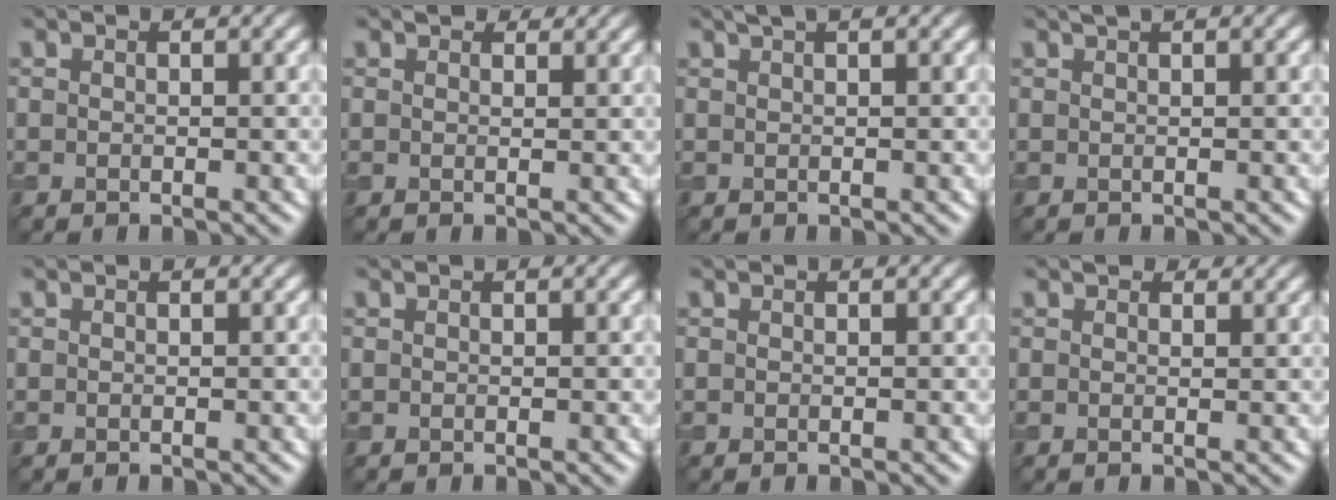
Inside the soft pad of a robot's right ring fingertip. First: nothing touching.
{"total": 1.6, "force": [1.4, 0.7, 0.4], "torque": [-0.010, -0.004, 0.015]}
{"total": 1.5, "force": [1.1, 0.4, 1.0], "torque": [-0.011, 0.000, 0.011]}
{"total": 1.1, "force": [0.8, 0.3, 0.7], "torque": [-0.005, -0.002, 0.007]}
{"total": 0.0}
{"total": 0.0}
{"total": 0.0}
{"total": 1.3, "force": [1.1, 0.6, 0.3], "torque": [-0.006, -0.006, 0.011]}